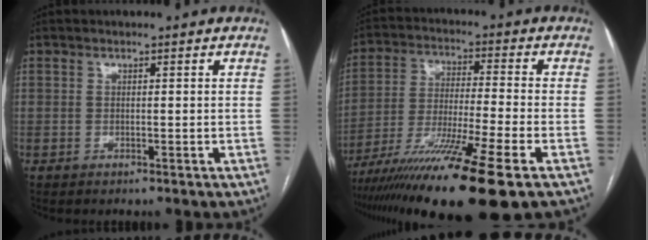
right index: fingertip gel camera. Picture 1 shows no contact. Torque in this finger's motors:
{"motor_torque": [1.58, -0.56, 1.05, 0.21]}